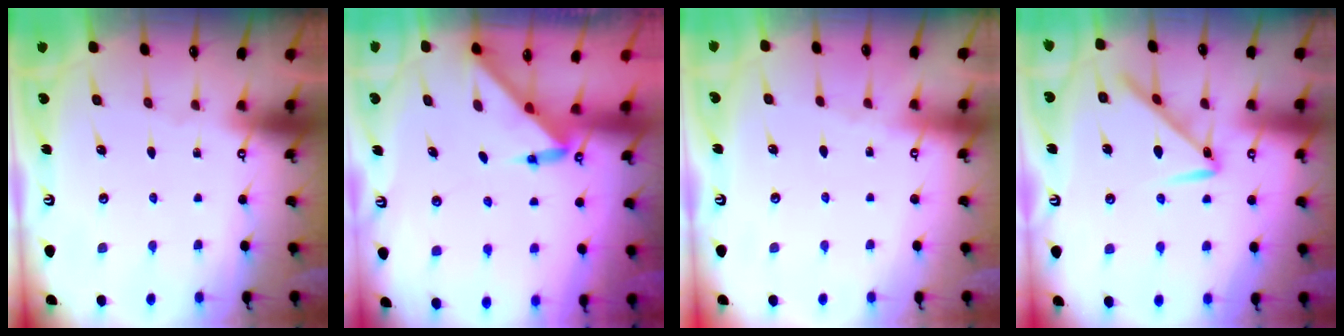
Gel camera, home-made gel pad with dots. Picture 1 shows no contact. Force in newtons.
{"total": 3.2, "press": 3.2, "slide": 0.3}
{"total": 0.7, "press": 0.6, "slide": 0.3}
{"total": 9.3, "press": 9.2, "slide": 0.5}